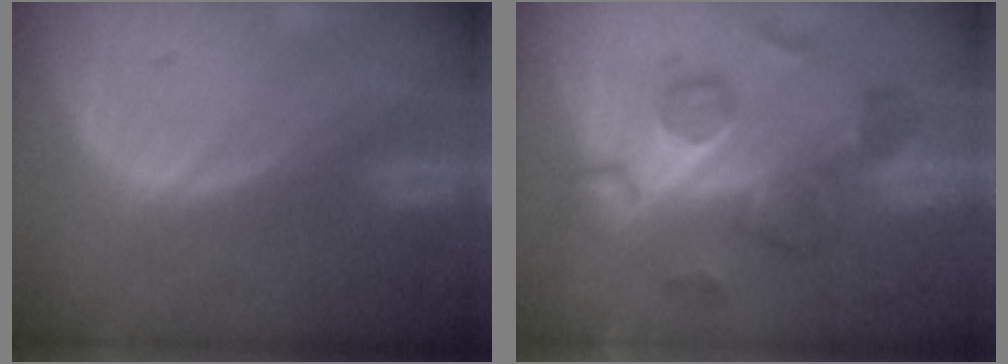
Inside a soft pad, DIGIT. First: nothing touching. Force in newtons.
{"total": 9.1, "press": 8.6, "slide": 3.0}